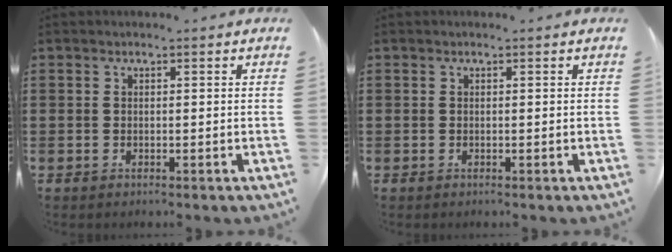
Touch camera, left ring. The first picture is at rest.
{"total": 0.0}